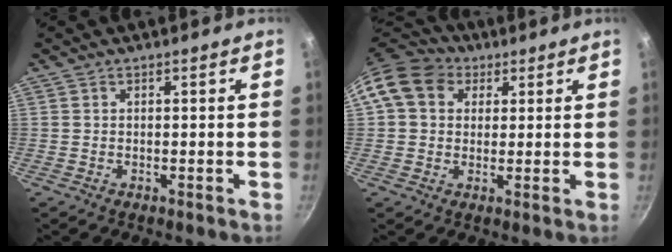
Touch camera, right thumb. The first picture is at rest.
{"total": 11.2, "force": [3.7, 9.1, 5.5], "torque": [-0.079, 0.018, 0.049]}